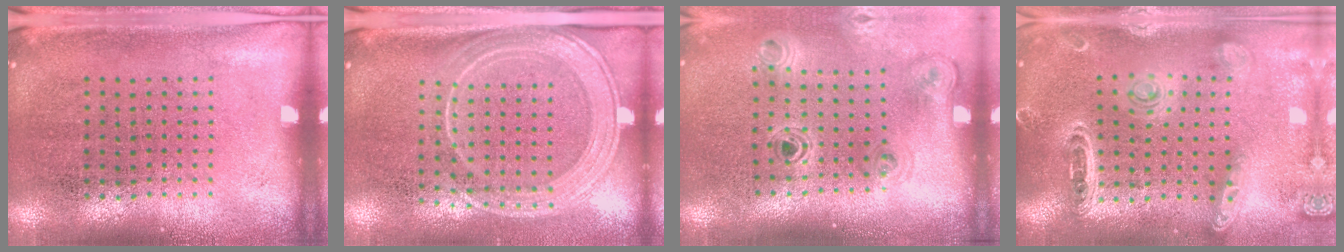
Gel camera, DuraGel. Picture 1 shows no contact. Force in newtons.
{"total": 2.1, "press": 1.8, "slide": 1.1}
{"total": 1.1, "press": 1.1, "slide": 0.2}
{"total": 1.7, "press": 1.7, "slide": 0.3}